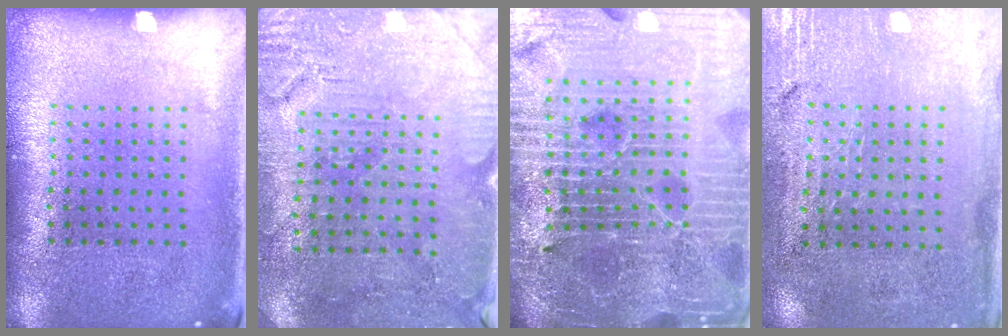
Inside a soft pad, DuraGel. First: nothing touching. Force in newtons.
{"total": 3.0, "press": 2.9, "slide": 0.8}
{"total": 6.5, "press": 5.8, "slide": 3.0}
{"total": 3.3, "press": 2.9, "slide": 1.5}